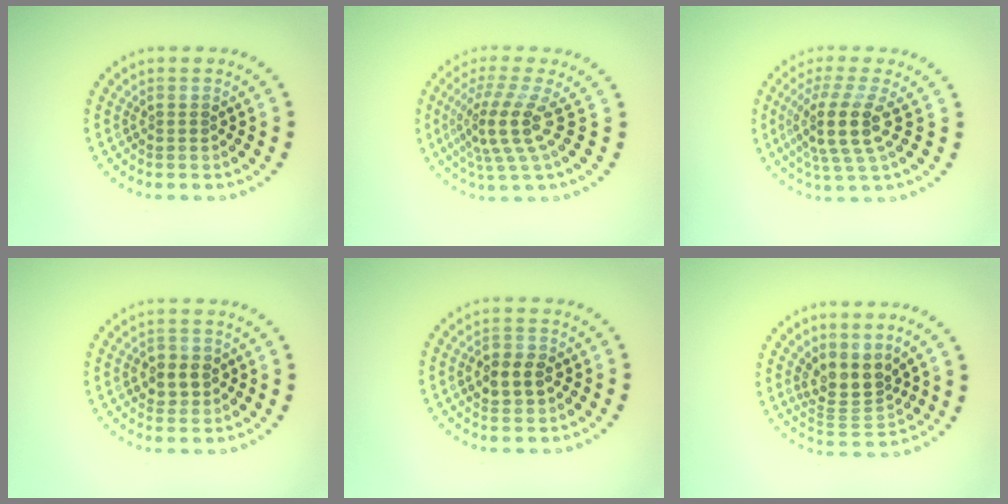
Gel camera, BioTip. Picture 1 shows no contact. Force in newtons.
{"total": 4.3, "press": 2.9, "slide": 3.1}
{"total": 4.3, "press": 3.4, "slide": 2.7}
{"total": 2.5, "press": 2.4, "slide": 0.6}
{"total": 2.9, "press": 2.8, "slide": 0.2}
{"total": 3.5, "press": 2.5, "slide": 2.3}